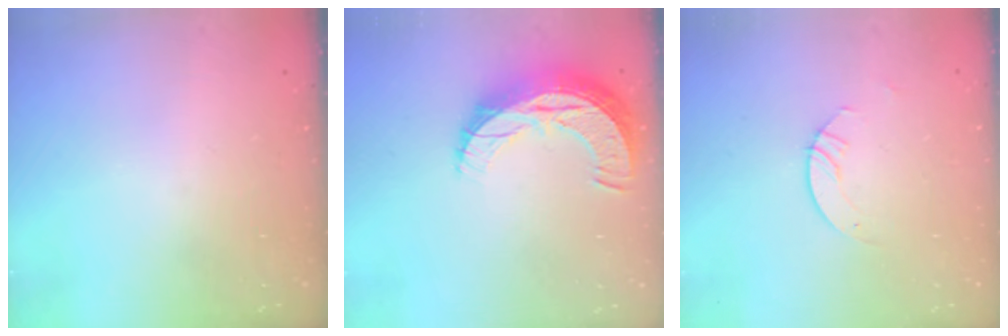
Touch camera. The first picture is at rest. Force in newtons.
{"total": 10.9, "press": 10.9, "slide": 0.7}
{"total": 2.1, "press": 2.1, "slide": 0.2}